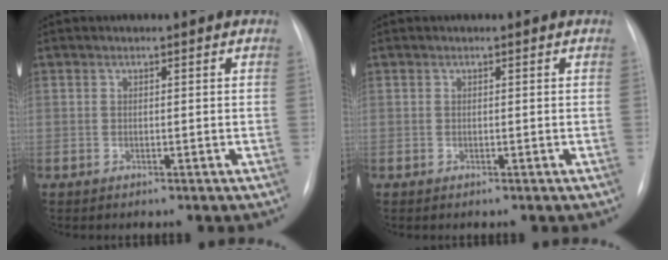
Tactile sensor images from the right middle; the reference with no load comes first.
{"total": 0.0}